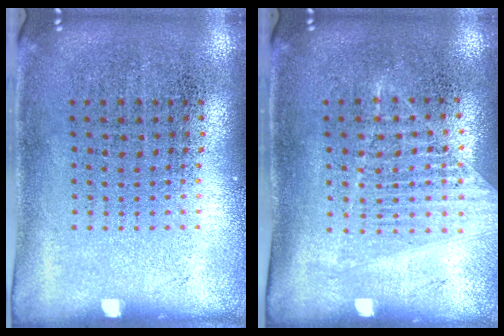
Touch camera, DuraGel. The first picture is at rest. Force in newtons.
{"total": 1.2, "press": 1.1, "slide": 0.5}